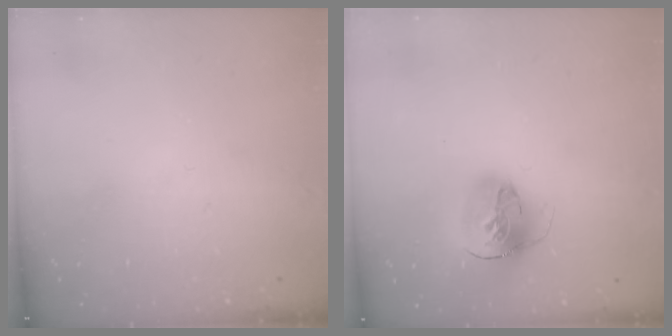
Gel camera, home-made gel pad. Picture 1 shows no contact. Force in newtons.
{"total": 16.4, "press": 16.4, "slide": 1.6}